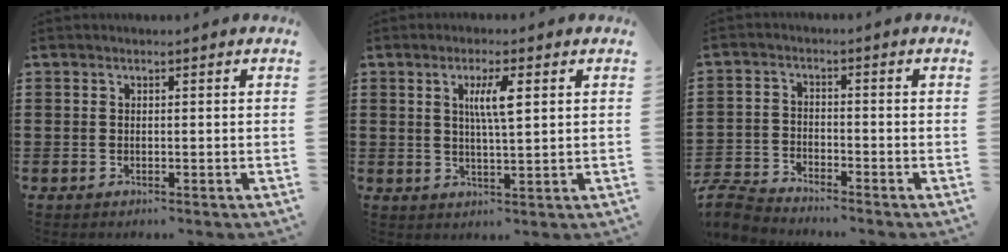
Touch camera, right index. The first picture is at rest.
{"total": 4.7, "force": [1.4, 0.8, 4.4], "torque": [-0.091, 0.006, 0.019]}
{"total": 4.1, "force": [-4.1, 0.6, 0.5], "torque": [-0.034, -0.006, -0.090]}